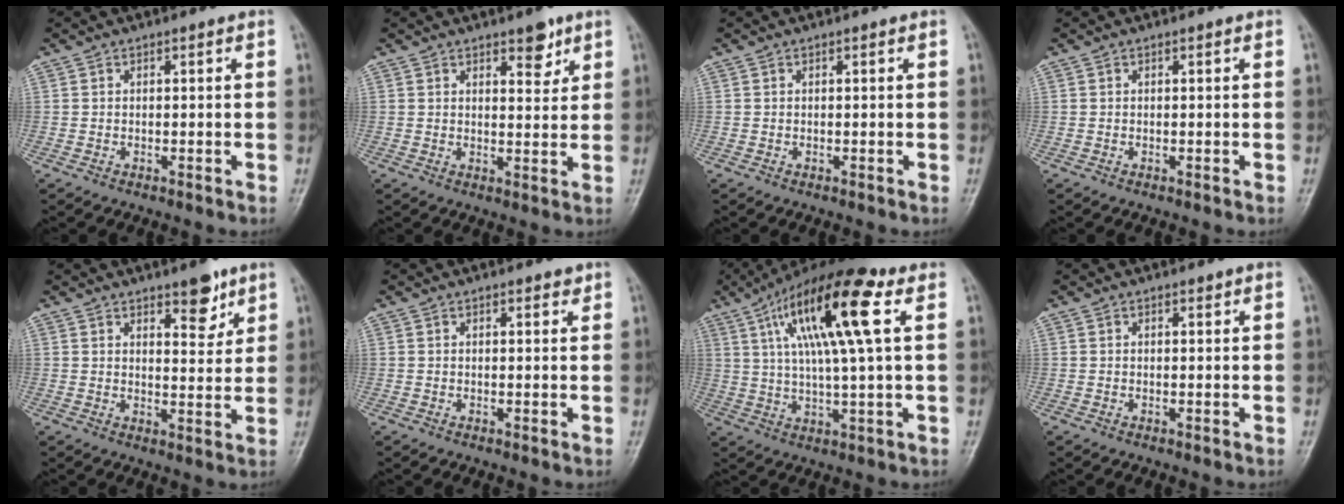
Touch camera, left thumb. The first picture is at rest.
{"total": 4.6, "force": [3.0, 2.0, 2.9], "torque": [-0.020, -0.018, 0.041]}
{"total": 0.0}
{"total": 0.0}
{"total": 6.2, "force": [4.1, 2.5, 4.0], "torque": [-0.033, -0.028, 0.057]}
{"total": 1.7, "force": [1.2, 0.7, 1.0], "torque": [-0.008, -0.005, 0.013]}
{"total": 18.2, "force": [6.3, 3.7, 16.7], "torque": [-0.301, 0.007, 0.102]}
{"total": 0.6, "force": [0.5, 0.2, 0.4], "torque": [-0.007, -0.003, 0.007]}